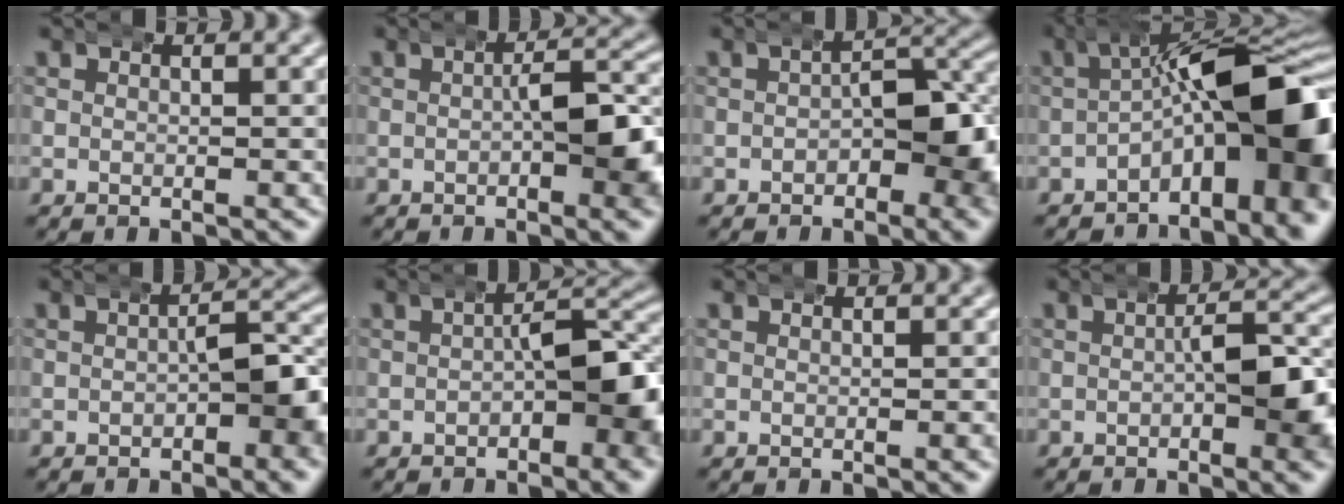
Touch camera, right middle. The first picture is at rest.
{"total": 3.8, "force": [-0.3, 0.7, 3.7], "torque": [-0.051, 0.002, -0.010]}
{"total": 4.8, "force": [-0.9, 2.5, 4.0], "torque": [-0.048, -0.002, -0.017]}
{"total": 12.2, "force": [-1.3, 5.3, 10.9], "torque": [-0.141, -0.006, -0.020]}
{"total": 3.4, "force": [-0.8, 1.1, 3.1], "torque": [-0.045, -0.002, -0.013]}
{"total": 4.9, "force": [-0.8, 1.9, 4.5], "torque": [-0.064, 0.000, -0.013]}
{"total": 0.0}
{"total": 3.9, "force": [-0.4, 0.8, 3.8], "torque": [-0.053, 0.001, -0.010]}